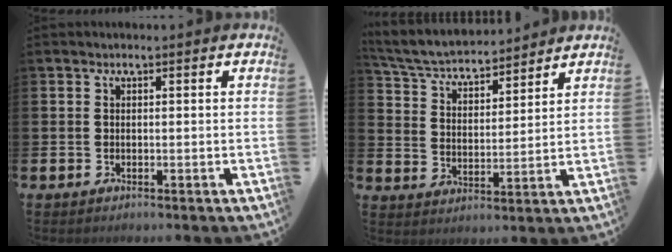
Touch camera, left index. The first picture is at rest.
{"total": 5.5, "force": [5.3, 1.0, 1.2], "torque": [-0.050, -0.039, 0.089]}